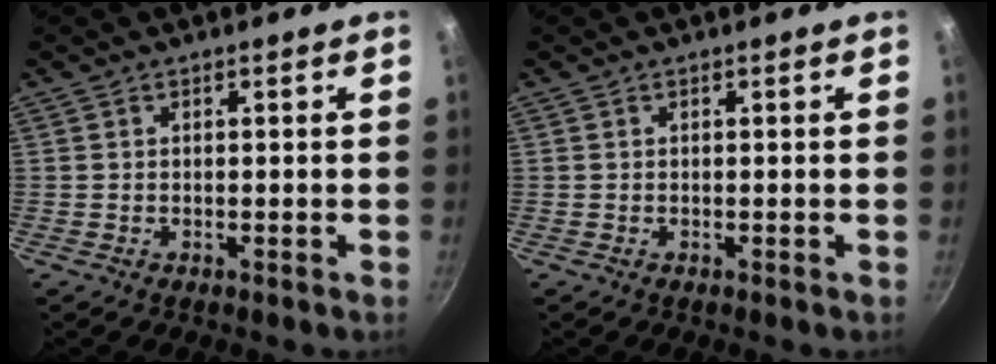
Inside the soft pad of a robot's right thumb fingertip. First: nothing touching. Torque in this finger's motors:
{"motor_torque": [0.00, 0.00, 0.03, 0.01, 0.00]}